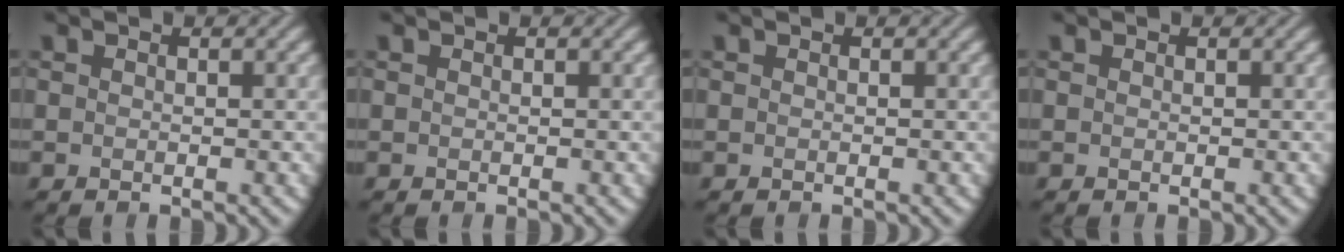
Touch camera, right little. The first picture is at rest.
{"total": 0.0}
{"total": 0.0}
{"total": 0.0}